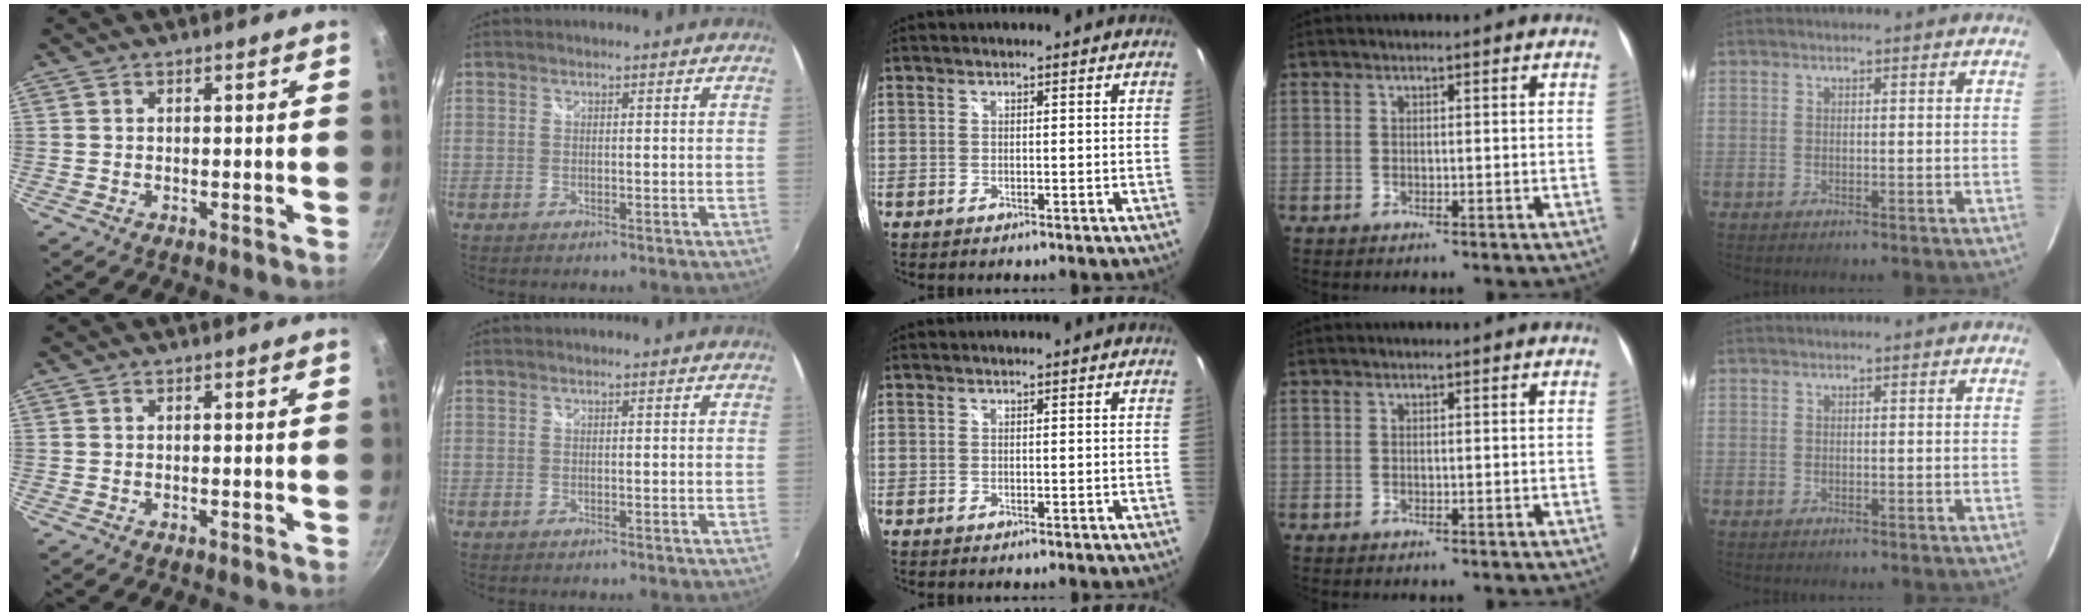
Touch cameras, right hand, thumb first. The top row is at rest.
{}